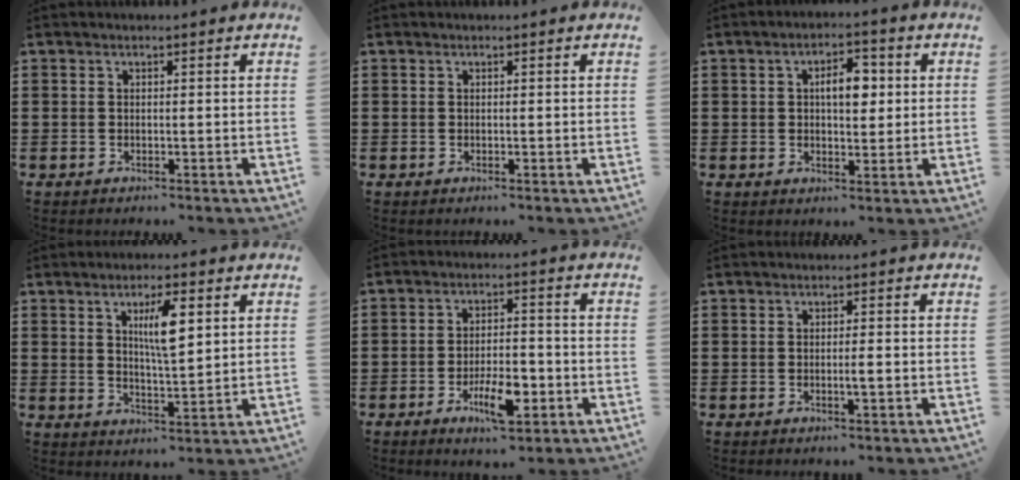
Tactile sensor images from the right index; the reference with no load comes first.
{"total": 0.0}
{"total": 5.0, "force": [0.9, 2.5, 4.3], "torque": [-0.065, 0.003, 0.007]}
{"total": 6.3, "force": [2.3, 1.6, 5.6], "torque": [-0.100, 0.001, 0.034]}
{"total": 7.3, "force": [-3.1, 2.7, 6.0], "torque": [-0.107, 0.003, -0.053]}
{"total": 1.6, "force": [-0.4, 0.0, 1.6], "torque": [-0.032, -0.007, -0.010]}